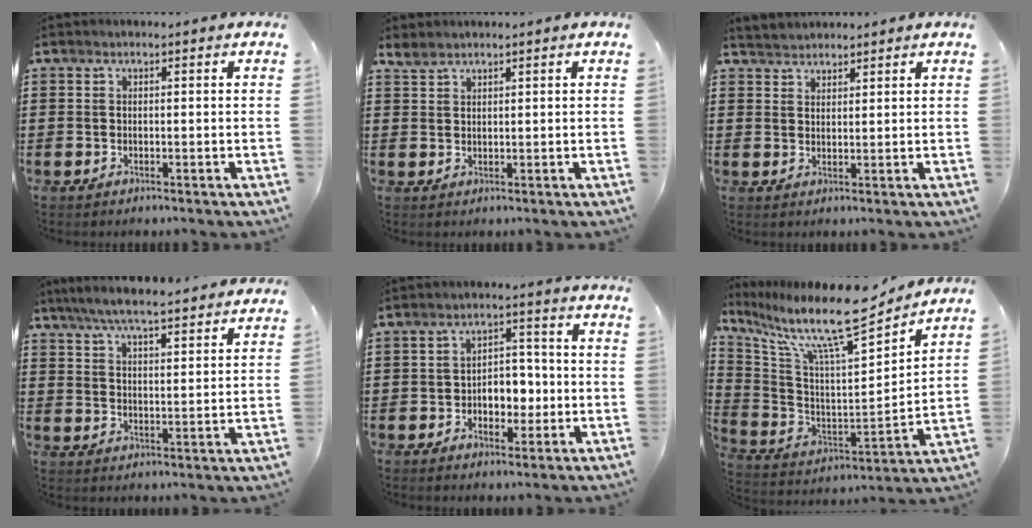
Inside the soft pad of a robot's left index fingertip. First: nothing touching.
{"total": 2.0, "force": [1.8, 0.6, 0.7], "torque": [-0.018, 0.000, 0.036]}
{"total": 2.1, "force": [2.0, 0.5, -0.3], "torque": [-0.002, 0.002, 0.040]}
{"total": 6.2, "force": [5.7, 0.0, 2.4], "torque": [-0.067, -0.029, 0.100]}
{"total": 5.2, "force": [-1.2, 3.6, 3.5], "torque": [-0.056, 0.004, -0.029]}
{"total": 13.5, "force": [11.0, 1.0, 7.7], "torque": [-0.181, -0.079, 0.180]}